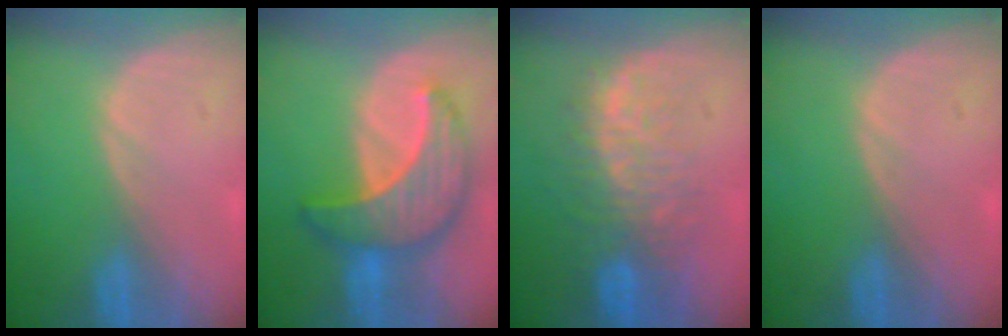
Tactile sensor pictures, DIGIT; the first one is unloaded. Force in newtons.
{"total": 9.6, "press": 9.5, "slide": 0.8}
{"total": 9.7, "press": 8.5, "slide": 4.7}
{"total": 0.0}